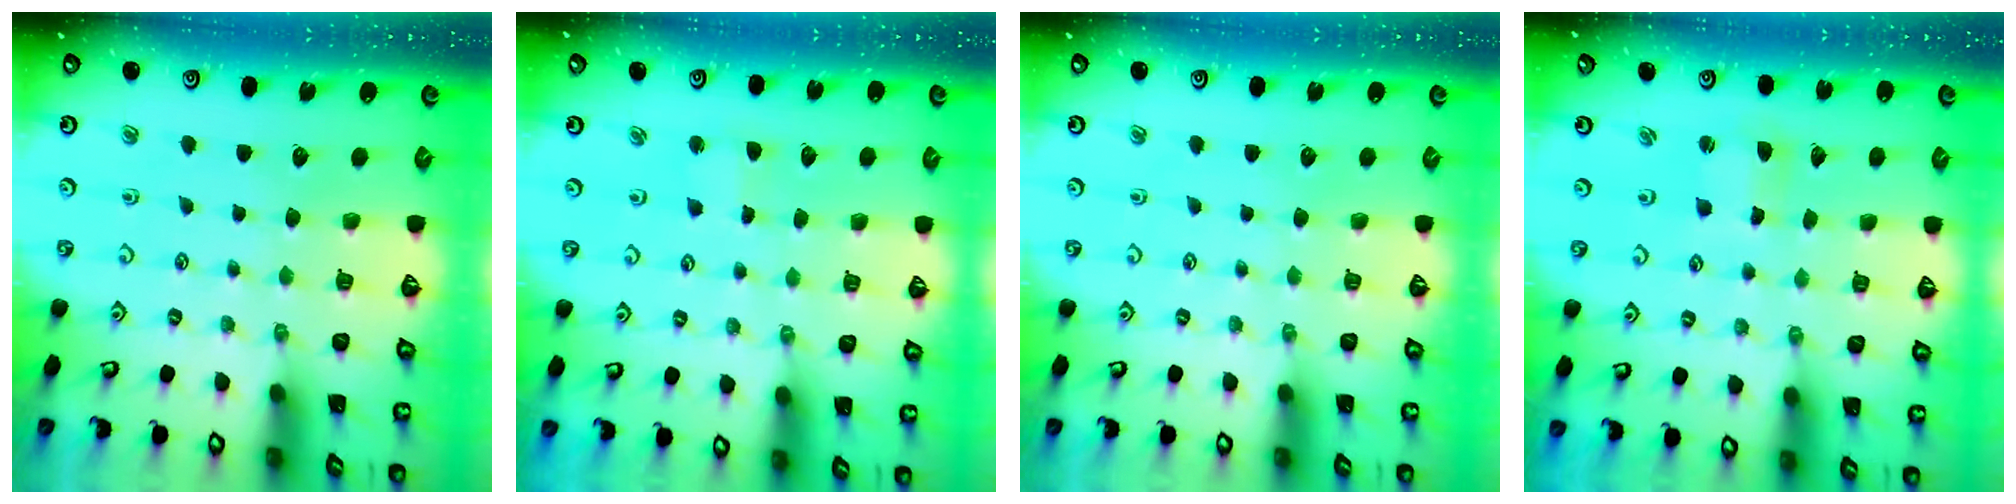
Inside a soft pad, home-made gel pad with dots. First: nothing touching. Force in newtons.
{"total": 2.1, "press": 2.1, "slide": 0.2}
{"total": 0.0}
{"total": 2.5, "press": 2.5, "slide": 0.3}